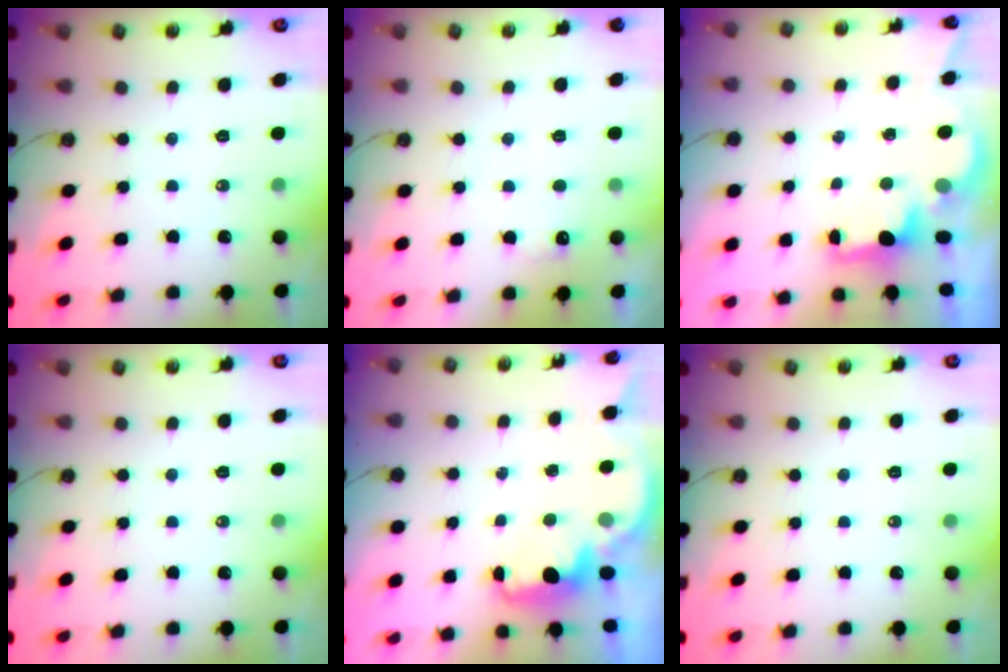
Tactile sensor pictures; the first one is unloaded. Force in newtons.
{"total": 5.4, "press": 5.3, "slide": 1.2}
{"total": 2.0, "press": 1.9, "slide": 0.7}
{"total": 0.0}
{"total": 2.4, "press": 2.3, "slide": 0.8}
{"total": 0.0}